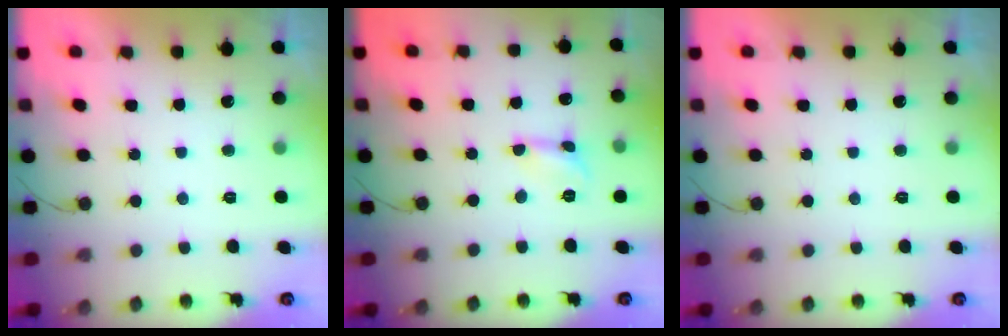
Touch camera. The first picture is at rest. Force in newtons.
{"total": 2.8, "press": 2.7, "slide": 0.3}
{"total": 0.0}